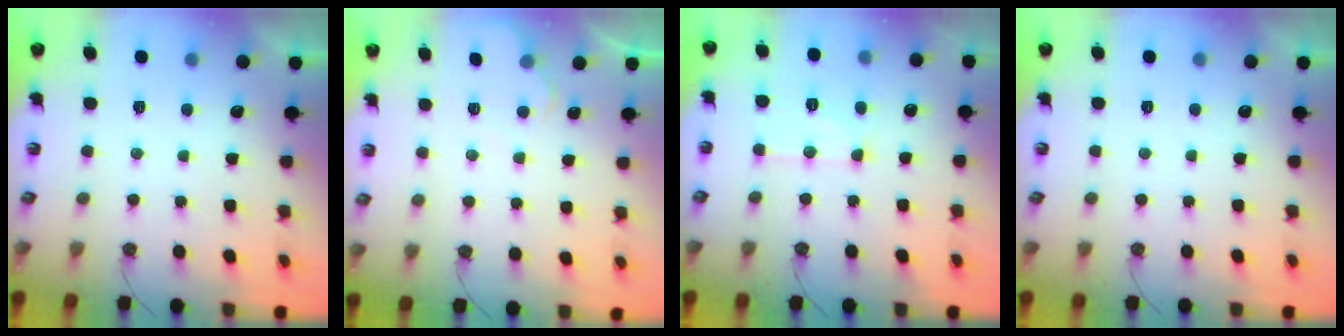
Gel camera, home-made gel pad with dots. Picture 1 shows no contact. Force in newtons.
{"total": 5.0, "press": 5.0, "slide": 0.6}
{"total": 9.5, "press": 9.5, "slide": 0.9}
{"total": 0.0}